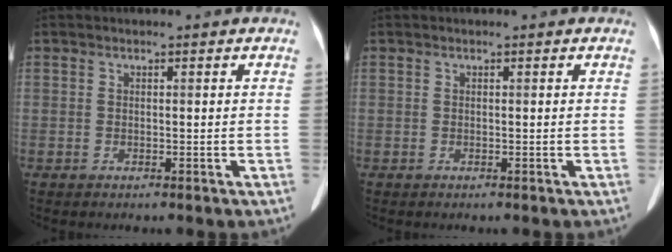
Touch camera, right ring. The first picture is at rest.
{"total": 0.0}